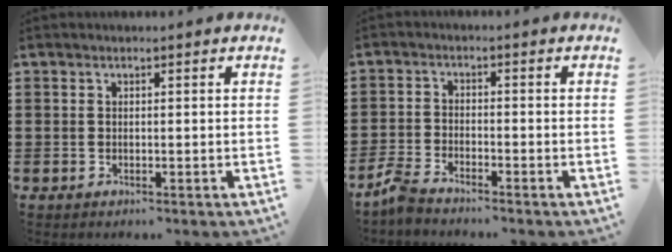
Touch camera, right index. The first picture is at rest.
{"total": 3.4, "force": [-3.2, 0.4, 1.0], "torque": [-0.041, -0.003, -0.071]}